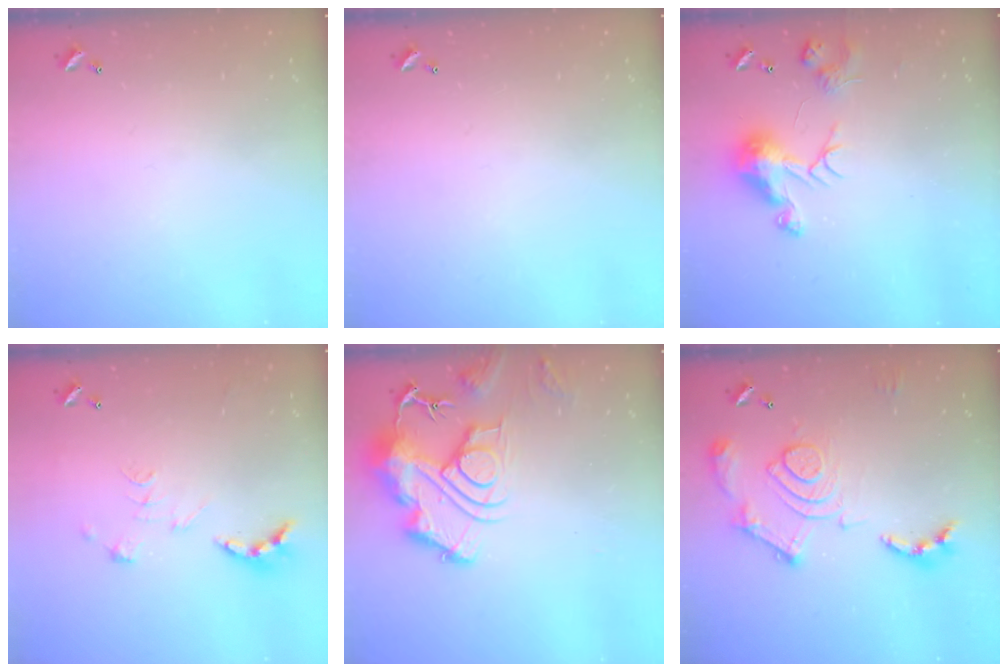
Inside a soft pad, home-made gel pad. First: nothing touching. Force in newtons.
{"total": 0.0}
{"total": 8.3, "press": 8.3, "slide": 0.7}
{"total": 2.4, "press": 1.9, "slide": 1.5}
{"total": 16.9, "press": 16.9, "slide": 1.6}
{"total": 18.1, "press": 18.0, "slide": 1.9}